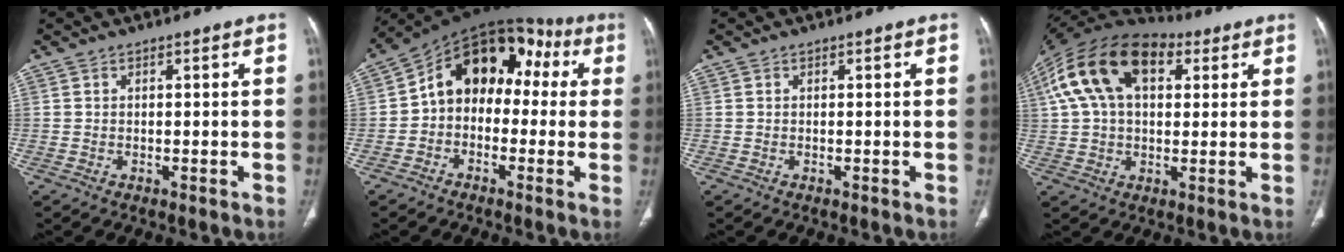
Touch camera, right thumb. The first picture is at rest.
{"total": 15.3, "force": [1.4, 10.7, 10.8], "torque": [-0.115, 0.061, 0.004]}
{"total": 0.0}
{"total": 20.0, "force": [7.2, 11.7, 14.6], "torque": [-0.267, 0.032, 0.120]}